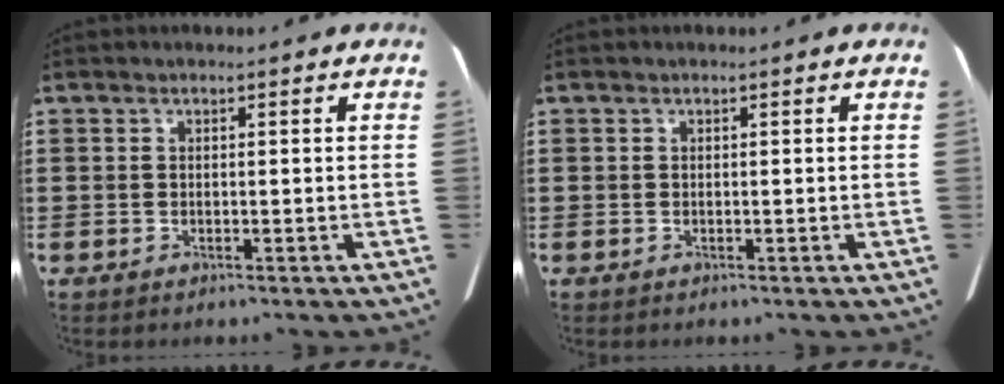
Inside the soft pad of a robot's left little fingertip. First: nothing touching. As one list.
[{"total": 0.0}]